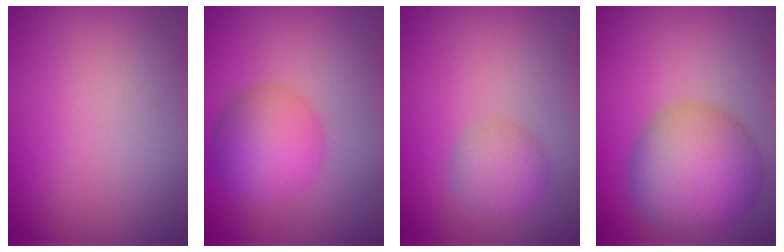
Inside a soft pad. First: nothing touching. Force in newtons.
{"total": 4.9, "press": 4.9, "slide": 0.1}
{"total": 2.5, "press": 2.5, "slide": 0.1}
{"total": 8.1, "press": 8.1, "slide": 0.3}